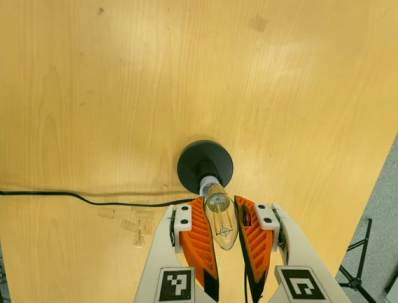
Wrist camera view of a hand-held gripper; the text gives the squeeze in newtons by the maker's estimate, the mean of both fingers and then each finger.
{"total": 22.8, "left": 26.1, "right": 19.4}